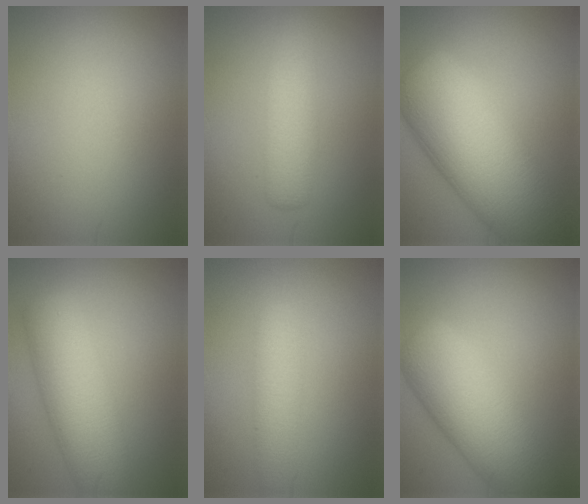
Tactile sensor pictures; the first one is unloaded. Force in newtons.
{"total": 3.7, "press": 3.7, "slide": 0.1}
{"total": 13.9, "press": 13.8, "slide": 0.7}
{"total": 7.5, "press": 7.5, "slide": 0.2}
{"total": 2.8, "press": 2.8, "slide": 0.1}
{"total": 8.9, "press": 8.9, "slide": 0.4}